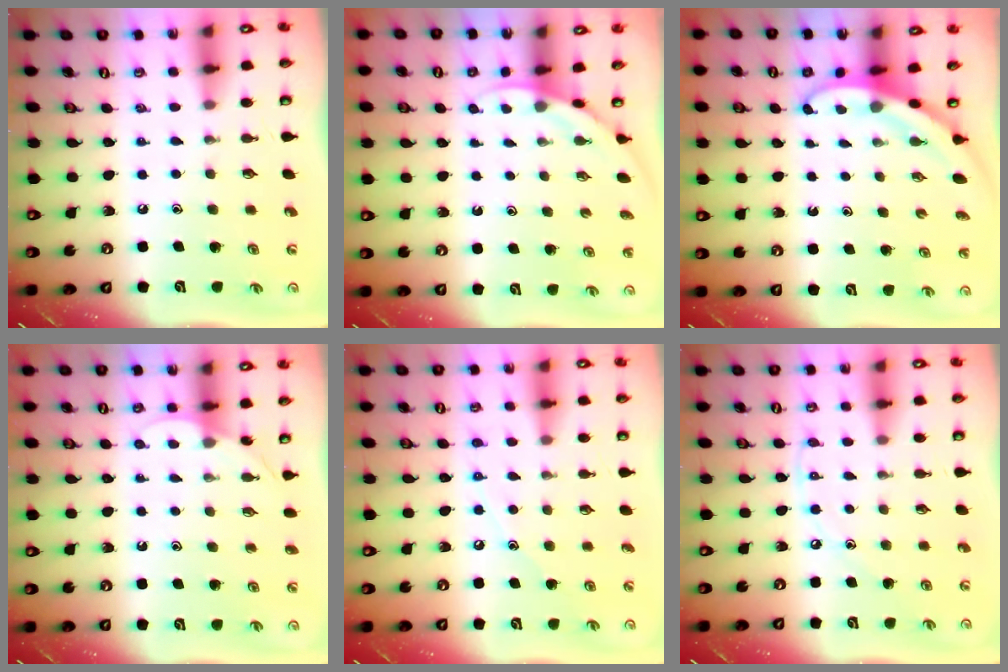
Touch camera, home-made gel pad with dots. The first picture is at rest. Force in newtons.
{"total": 3.2, "press": 3.2, "slide": 0.0}
{"total": 3.2, "press": 3.2, "slide": 0.2}
{"total": 3.7, "press": 3.7, "slide": 0.4}
{"total": 6.9, "press": 6.9, "slide": 0.5}
{"total": 6.2, "press": 6.2, "slide": 0.6}